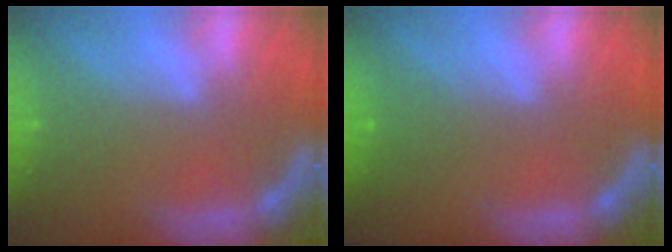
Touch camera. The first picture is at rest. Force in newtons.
{"total": 1.5}